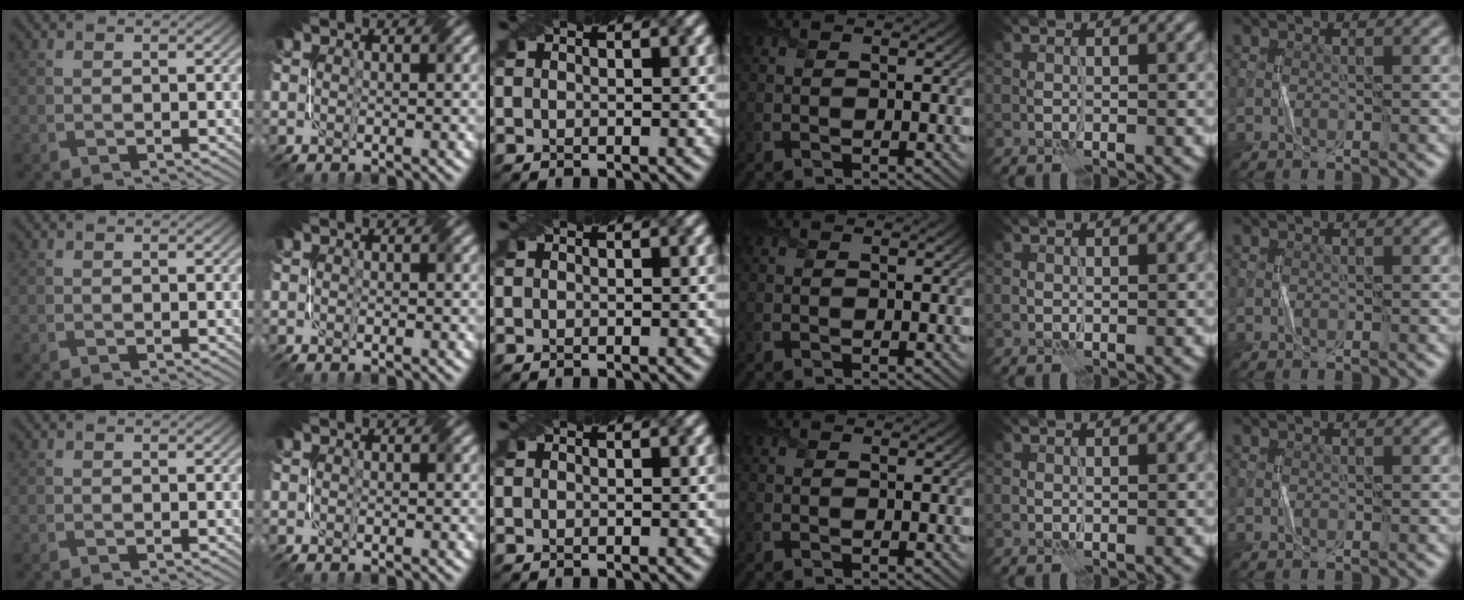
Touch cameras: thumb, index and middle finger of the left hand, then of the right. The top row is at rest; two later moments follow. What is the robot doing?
{"motion": "fold", "object": "napkin"}